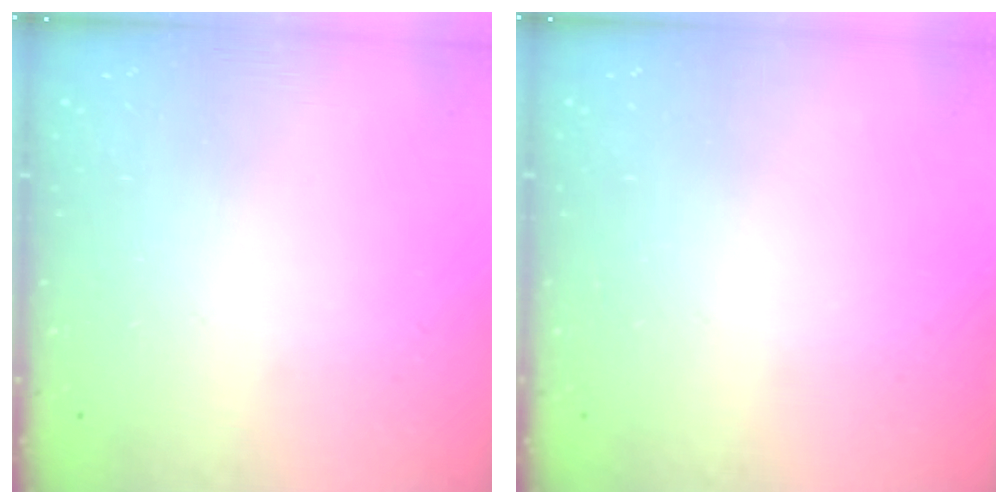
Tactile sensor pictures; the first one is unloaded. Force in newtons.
{"total": 0.0}